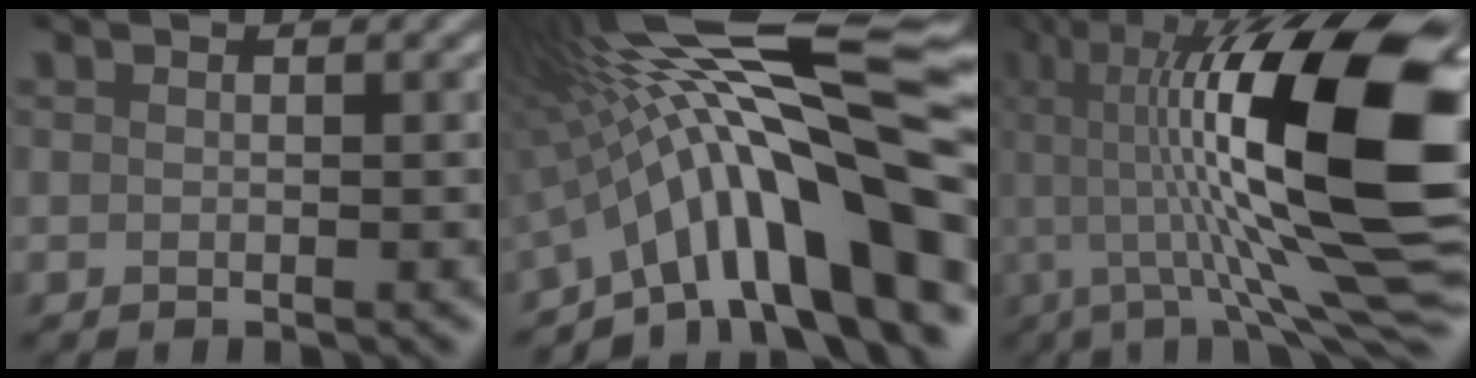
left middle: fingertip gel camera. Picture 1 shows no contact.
{"total": 15.7, "force": [-2.0, 4.1, 15.0], "torque": [-0.231, 0.042, -0.040]}
{"total": 18.1, "force": [2.7, 5.5, 17.1], "torque": [-0.289, 0.034, 0.057]}